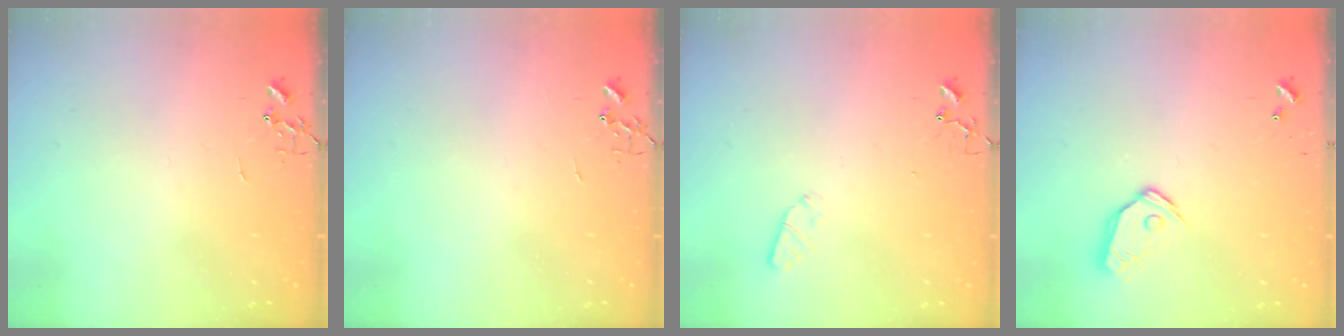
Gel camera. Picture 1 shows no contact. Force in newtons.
{"total": 0.0}
{"total": 3.2, "press": 3.1, "slide": 0.5}
{"total": 9.8, "press": 9.8, "slide": 0.9}